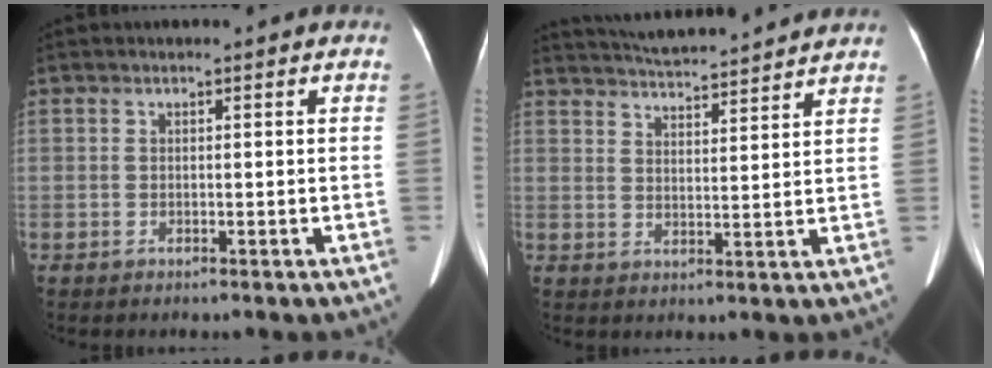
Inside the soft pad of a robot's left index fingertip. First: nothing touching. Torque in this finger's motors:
{"motor_torque": [1.08, -1.06, 0.24, 0.07]}